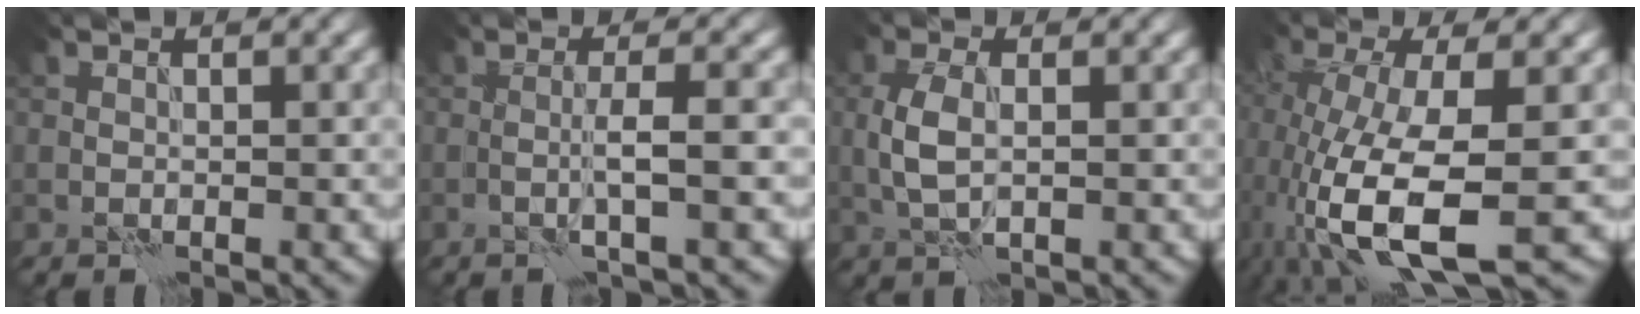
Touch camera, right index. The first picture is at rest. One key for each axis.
{"total": 2.6, "fx": -0.4, "fy": 0.2, "fz": 2.5, "tx": -0.045, "ty": 0.003, "tz": -0.014}
{"total": 3.3, "fx": 0.0, "fy": 1.7, "fz": 2.8, "tx": -0.069, "ty": 0.001, "tz": 0.002}
{"total": 10.8, "fx": -3.2, "fy": 3.9, "fz": 9.5, "tx": -0.203, "ty": -0.024, "tz": -0.055}